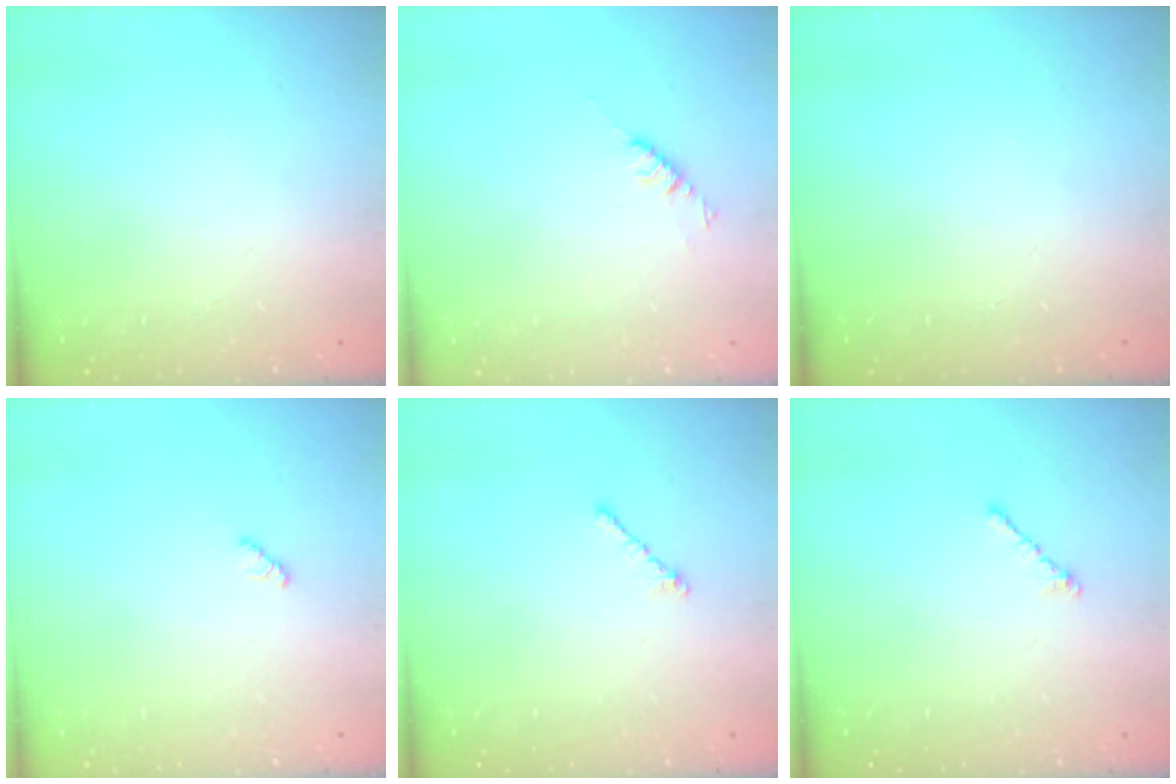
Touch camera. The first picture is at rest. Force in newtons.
{"total": 3.5, "press": 3.4, "slide": 0.6}
{"total": 0.0}
{"total": 2.9, "press": 2.9, "slide": 0.3}
{"total": 1.8, "press": 1.7, "slide": 0.6}
{"total": 1.8, "press": 1.7, "slide": 0.6}